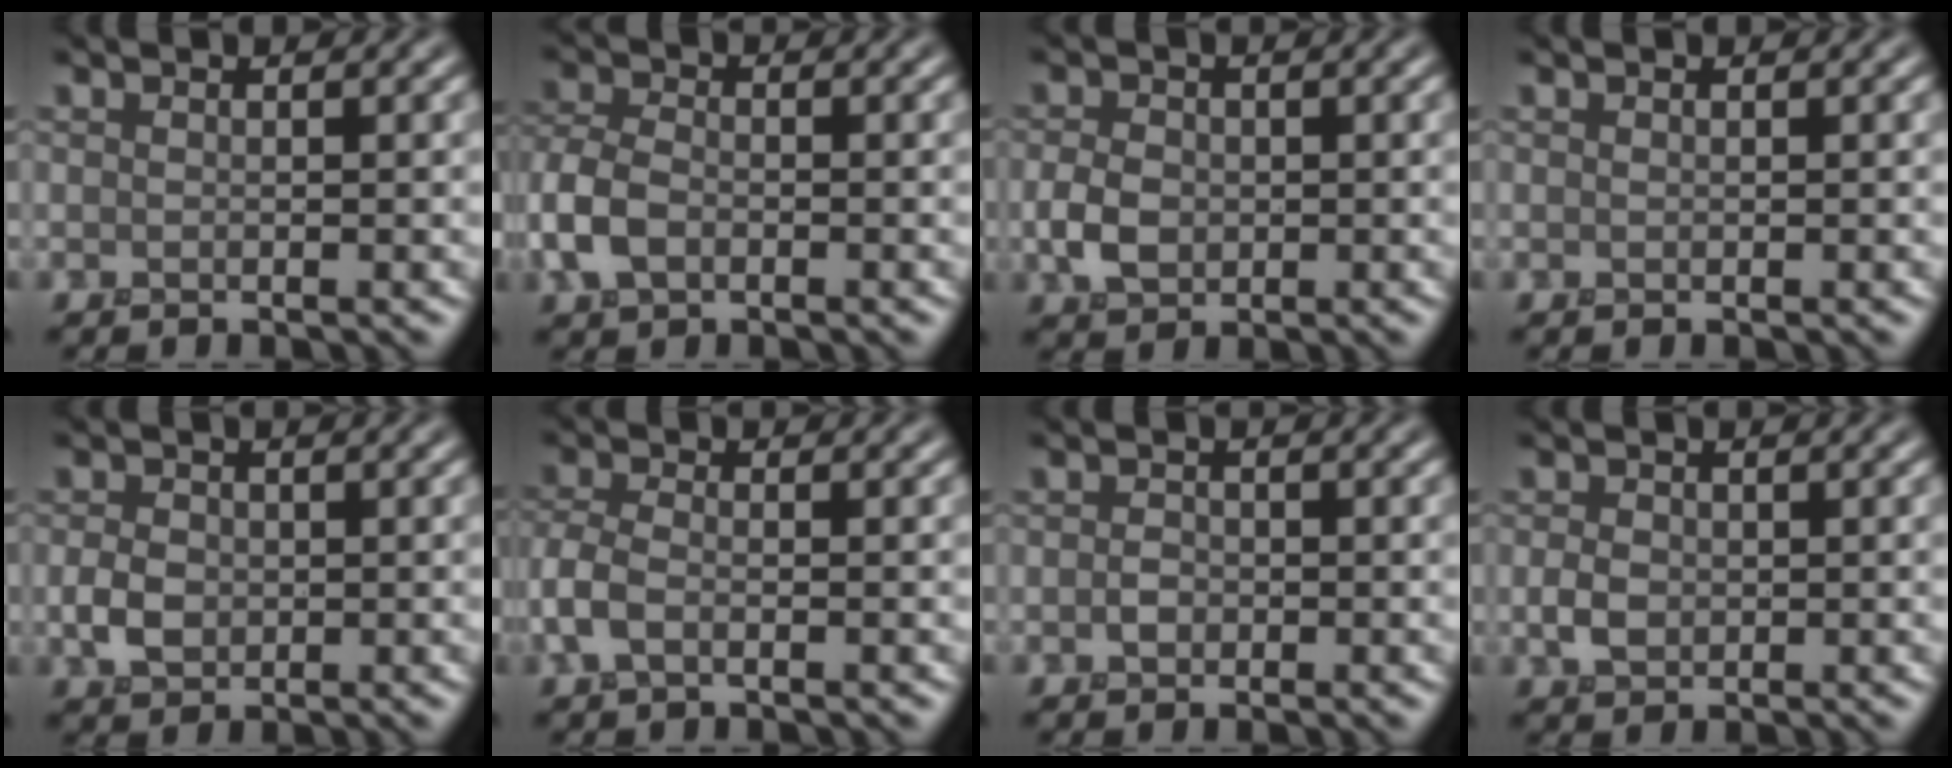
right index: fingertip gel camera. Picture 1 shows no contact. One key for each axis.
{"total": 3.6, "fx": -1.5, "fy": 2.3, "fz": 2.4, "tx": -0.060, "ty": 0.004, "tz": -0.041}
{"total": 2.7, "fx": -0.4, "fy": 2.1, "fz": 1.6, "tx": -0.038, "ty": 0.001, "tz": -0.012}
{"total": 0.0}
{"total": 2.3, "fx": -0.2, "fy": 1.8, "fz": 1.3, "tx": -0.031, "ty": 0.000, "tz": -0.009}
{"total": 2.6, "fx": -1.2, "fy": 1.3, "fz": 1.9, "tx": -0.051, "ty": 0.003, "tz": -0.033}
{"total": 1.0, "fx": -0.4, "fy": 0.8, "fz": 0.4, "tx": -0.009, "ty": 0.000, "tz": -0.011}
{"total": 1.7, "fx": -0.1, "fy": 1.4, "fz": 1.0, "tx": -0.023, "ty": 0.000, "tz": -0.007}